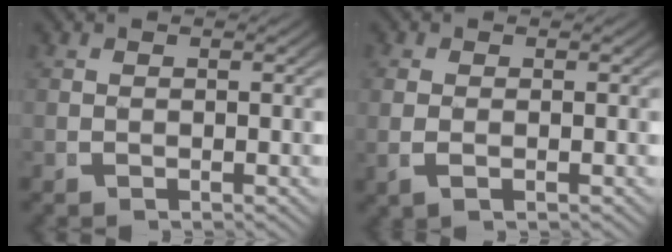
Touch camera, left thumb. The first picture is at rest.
{"total": 1.2, "force": [0.1, 0.4, 1.2], "torque": [-0.033, -0.006, 0.008]}